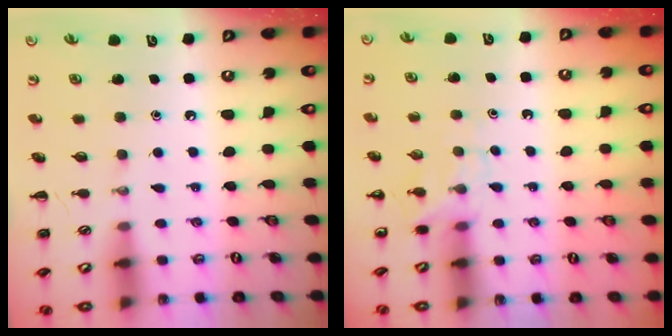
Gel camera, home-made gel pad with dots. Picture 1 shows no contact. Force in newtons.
{"total": 4.8, "press": 4.6, "slide": 1.5}